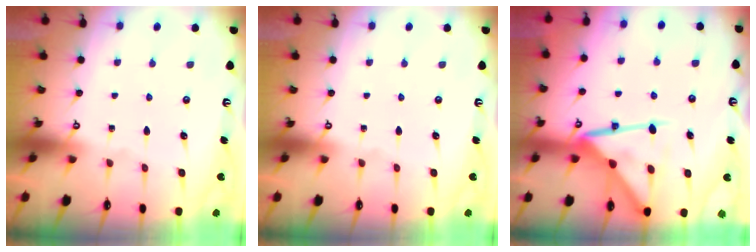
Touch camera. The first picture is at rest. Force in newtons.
{"total": 0.0}
{"total": 12.3, "press": 12.3, "slide": 0.9}